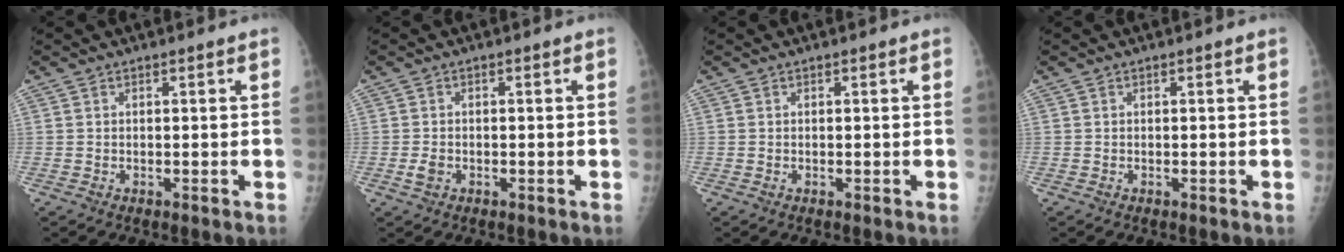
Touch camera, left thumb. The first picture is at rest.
{"total": 1.7, "force": [-0.7, 1.2, 0.8], "torque": [-0.016, 0.000, -0.012]}
{"total": 0.0}
{"total": 0.0}